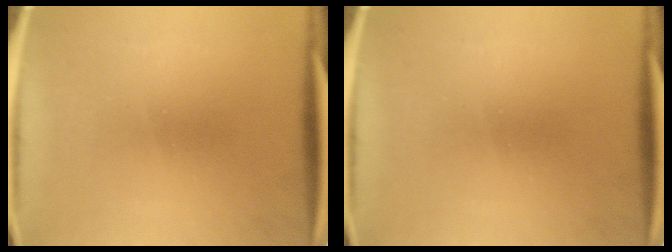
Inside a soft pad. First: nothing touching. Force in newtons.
{"total": 0.0}